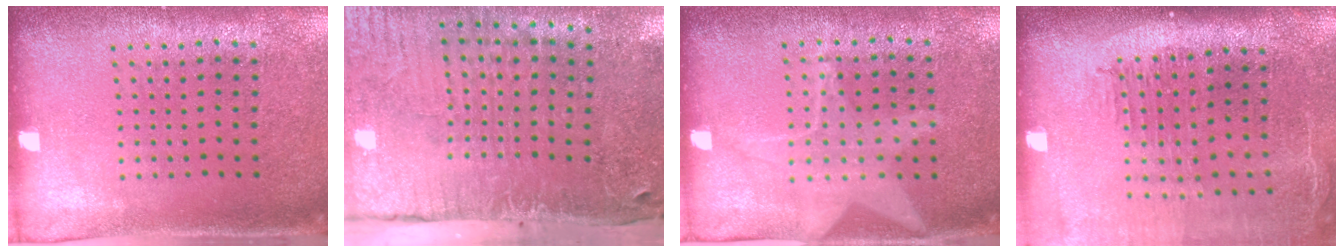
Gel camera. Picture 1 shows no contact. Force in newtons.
{"total": 5.2, "press": 4.1, "slide": 3.1}
{"total": 1.3, "press": 1.2, "slide": 0.3}
{"total": 2.5, "press": 2.0, "slide": 1.5}